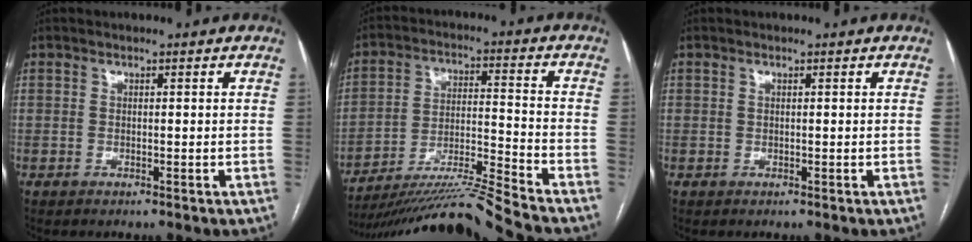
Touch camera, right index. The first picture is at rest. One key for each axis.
{"total": 16.0, "fx": -14.6, "fy": -3.9, "fz": 5.2, "tx": -0.079, "ty": 0.001, "tz": -0.250}
{"total": 0.0}